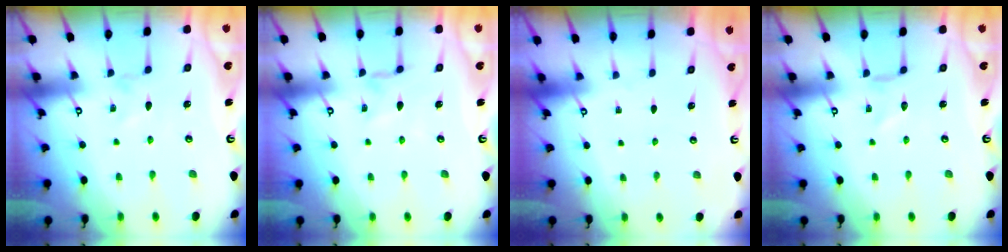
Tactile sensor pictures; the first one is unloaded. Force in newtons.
{"total": 1.1, "press": 1.1, "slide": 0.1}
{"total": 0.0}
{"total": 0.0}